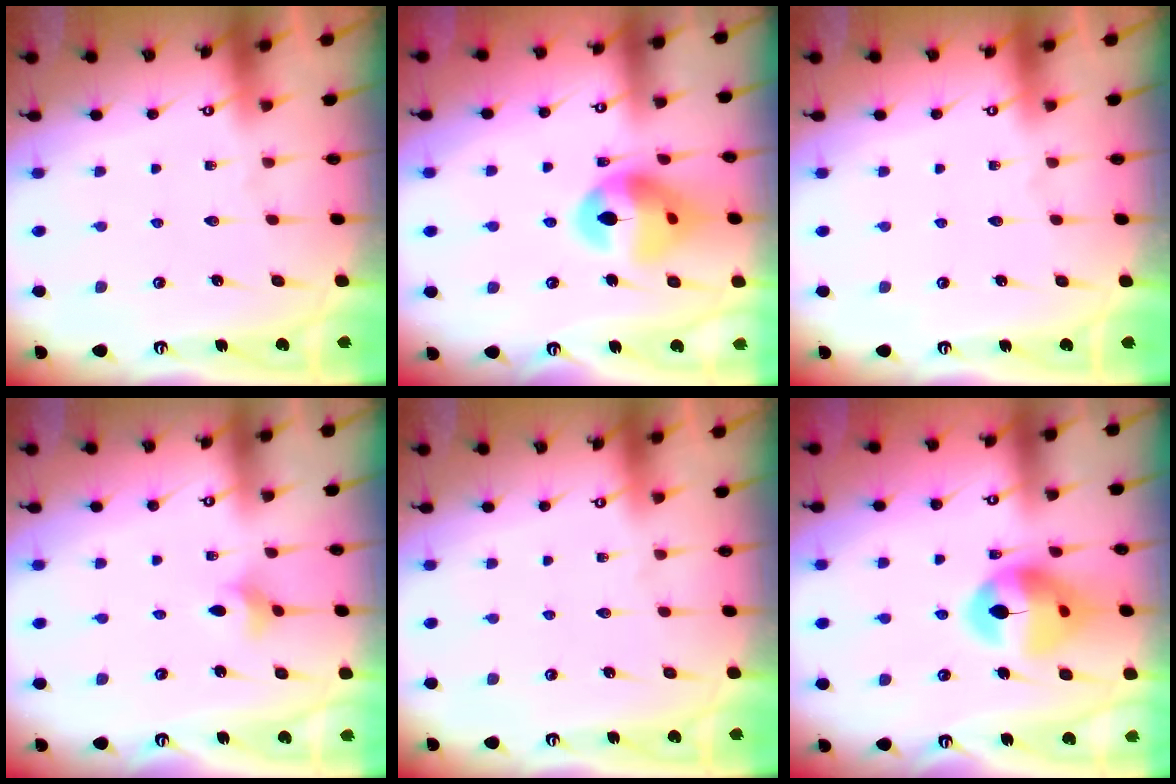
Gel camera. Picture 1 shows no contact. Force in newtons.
{"total": 14.8, "press": 14.7, "slide": 1.6}
{"total": 0.0}
{"total": 2.7, "press": 2.6, "slide": 0.6}
{"total": 0.0}
{"total": 15.3, "press": 15.2, "slide": 2.1}